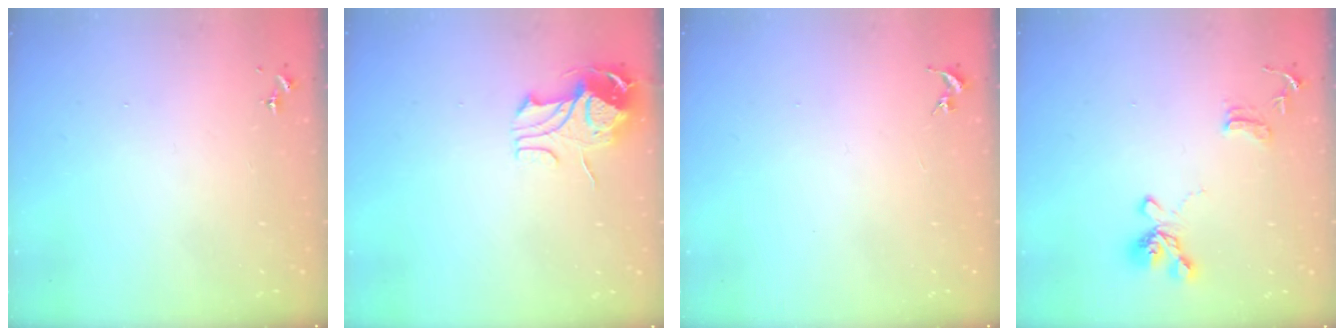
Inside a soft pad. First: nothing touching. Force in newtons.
{"total": 10.0, "press": 9.9, "slide": 0.6}
{"total": 0.0}
{"total": 14.7, "press": 14.6, "slide": 1.5}